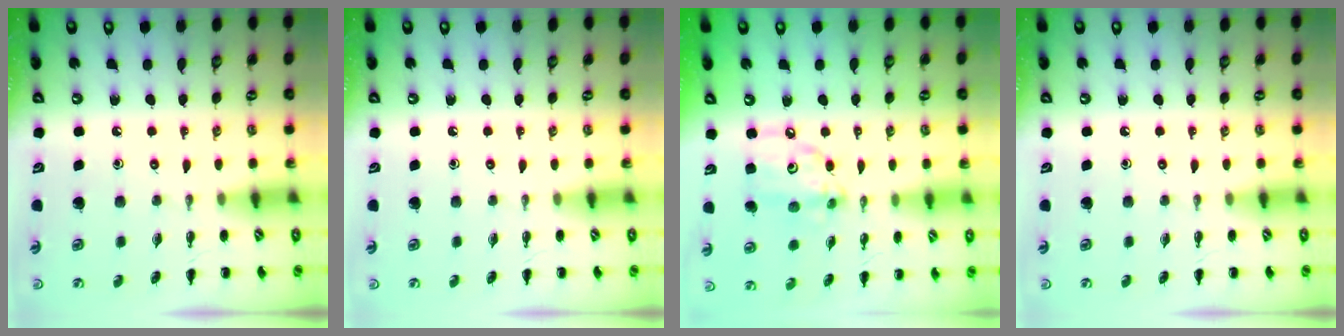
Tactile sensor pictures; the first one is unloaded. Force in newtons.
{"total": 0.0}
{"total": 8.1, "press": 8.0, "slide": 1.1}
{"total": 0.0}